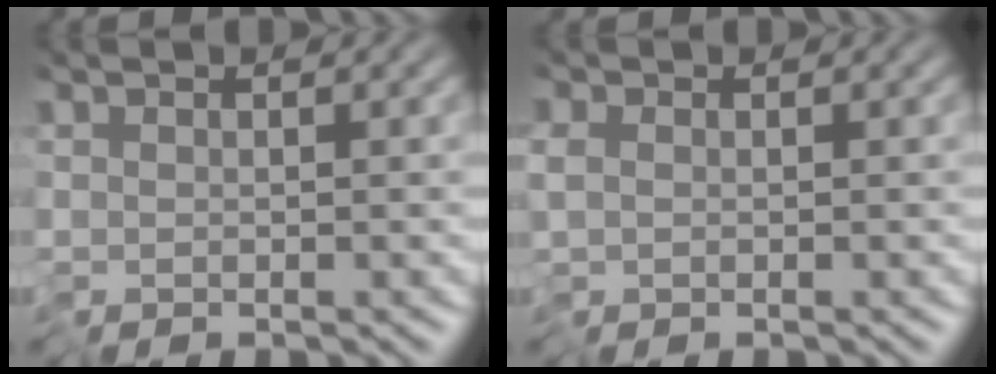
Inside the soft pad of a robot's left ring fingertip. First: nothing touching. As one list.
[{"total": 0.7, "force": [-0.4, 0.5, 0.2], "torque": [-0.005, -0.003, -0.009]}]